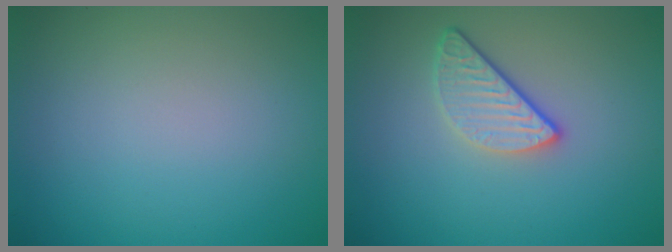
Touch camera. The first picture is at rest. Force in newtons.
{"total": 2.9, "press": 2.3, "slide": 1.7}